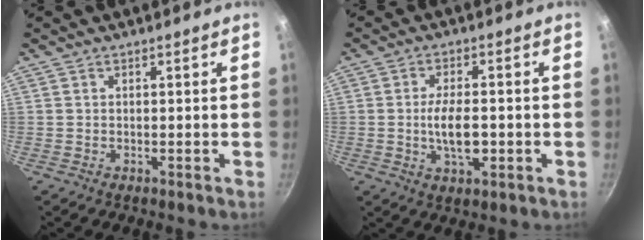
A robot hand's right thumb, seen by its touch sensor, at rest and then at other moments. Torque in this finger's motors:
{"motor_torque": [2.00, 1.69, 1.50, -1.19, 0.50]}